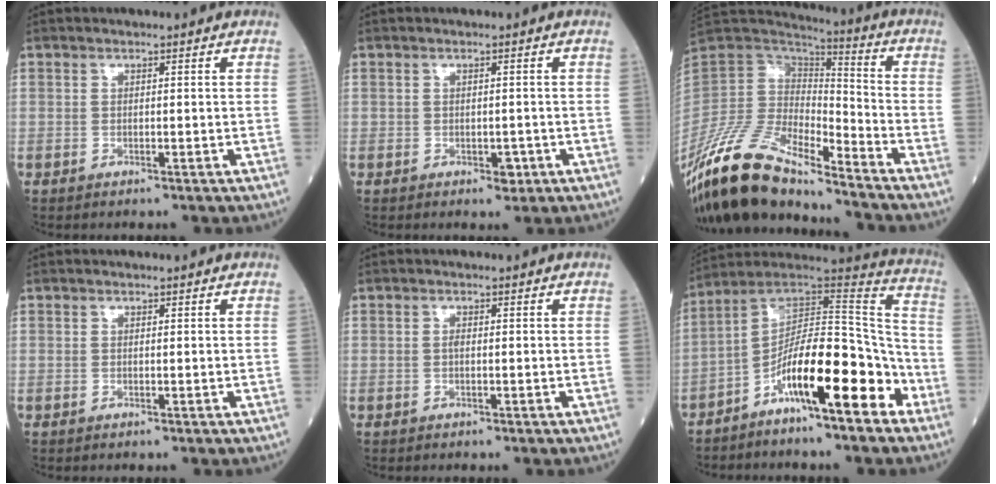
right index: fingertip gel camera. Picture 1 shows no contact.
{"total": 1.7, "force": [-0.6, 1.1, 1.1], "torque": [-0.011, 0.001, -0.004]}
{"total": 18.0, "force": [-14.6, 4.5, 9.6], "torque": [-0.196, 0.012, -0.276]}
{"total": 0.0}
{"total": 0.5, "force": [-0.1, 0.2, 0.5], "torque": [-0.013, 0.001, -0.002]}
{"total": 16.5, "force": [-8.1, 3.5, 14.0], "torque": [-0.224, 0.037, -0.132]}